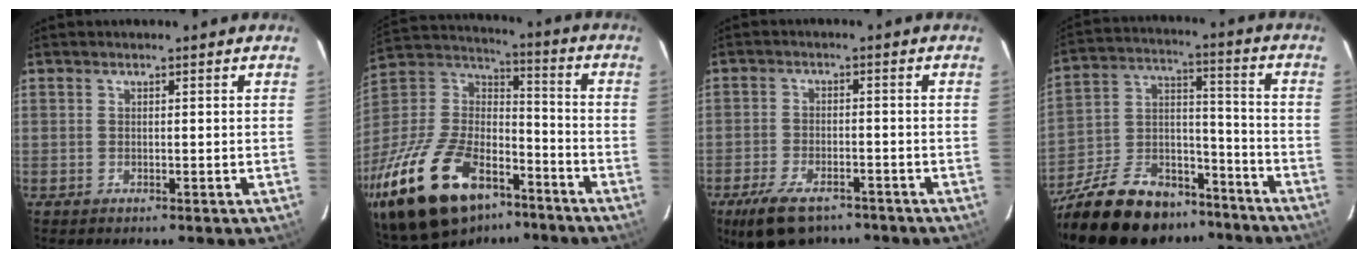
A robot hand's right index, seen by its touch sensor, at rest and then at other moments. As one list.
[{"total": 34.2, "force": [-21.2, 17.1, 20.7], "torque": [-0.450, -0.012, -0.341]}, {"total": 10.6, "force": [-7.7, 4.7, 5.6], "torque": [-0.133, -0.016, -0.131]}, {"total": 27.0, "force": [-20.2, 12.7, 12.7], "torque": [-0.273, 0.022, -0.309]}]